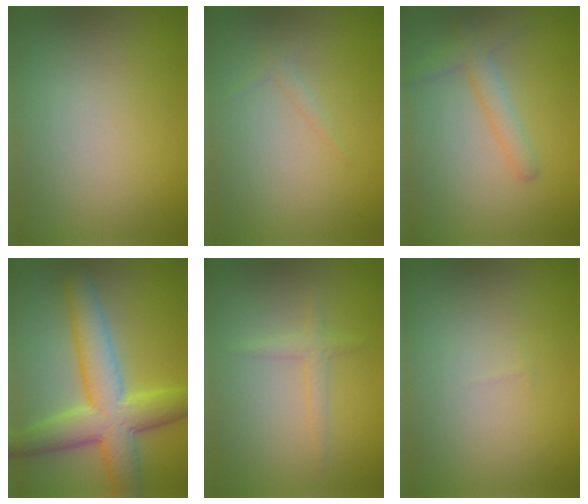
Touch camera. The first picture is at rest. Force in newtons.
{"total": 0.8, "press": 0.8, "slide": 0.1}
{"total": 2.5, "press": 2.5, "slide": 0.1}
{"total": 8.6, "press": 8.6, "slide": 0.2}
{"total": 1.4, "press": 1.4, "slide": 0.0}
{"total": 0.0}